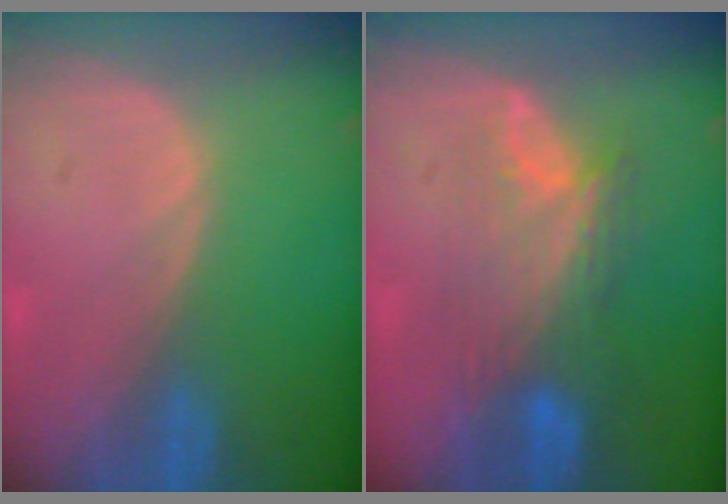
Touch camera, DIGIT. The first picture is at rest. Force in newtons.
{"total": 8.0, "press": 7.5, "slide": 3.0}